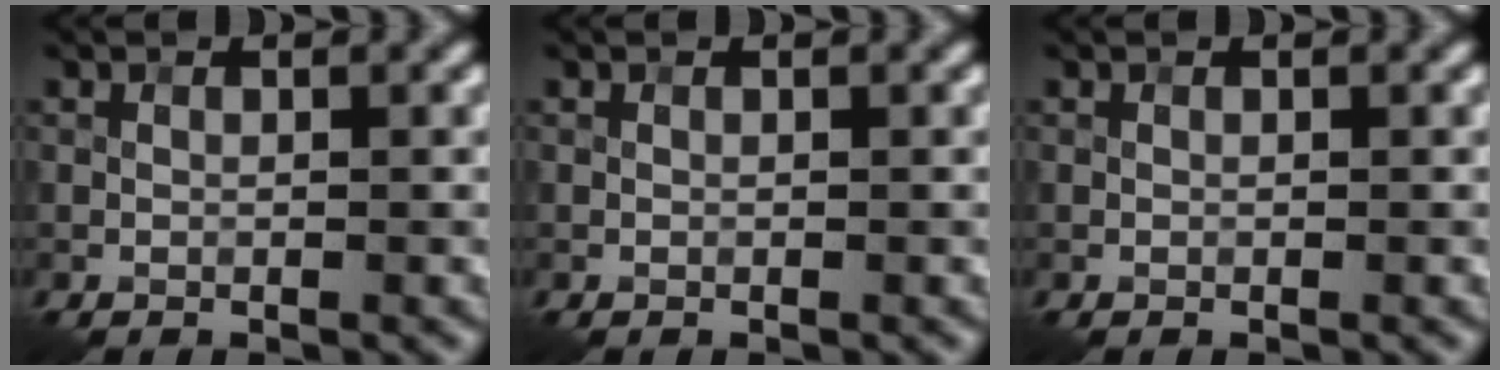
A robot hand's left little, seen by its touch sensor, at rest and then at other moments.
{"total": 0.0}
{"total": 0.0}